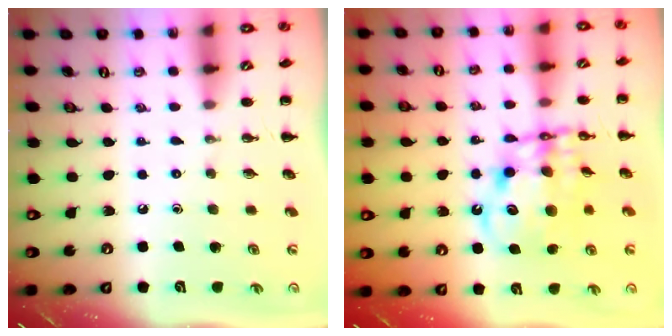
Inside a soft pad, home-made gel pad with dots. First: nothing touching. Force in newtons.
{"total": 12.6, "press": 12.2, "slide": 3.0}